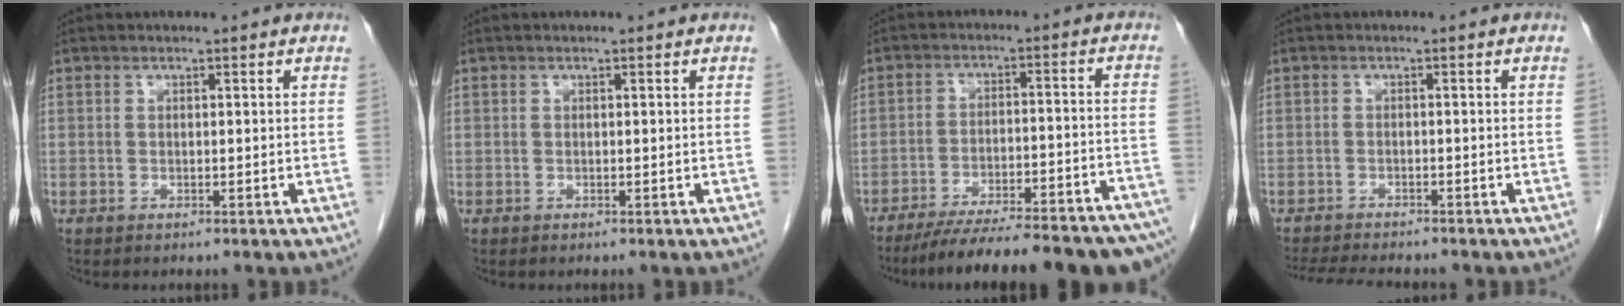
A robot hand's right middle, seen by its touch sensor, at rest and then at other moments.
{"total": 0.0}
{"total": 23.6, "force": [-20.5, 2.1, 11.4], "torque": [-0.116, -0.010, -0.278]}
{"total": 7.6, "force": [-6.9, 1.0, 3.0], "torque": [-0.047, -0.013, -0.108]}